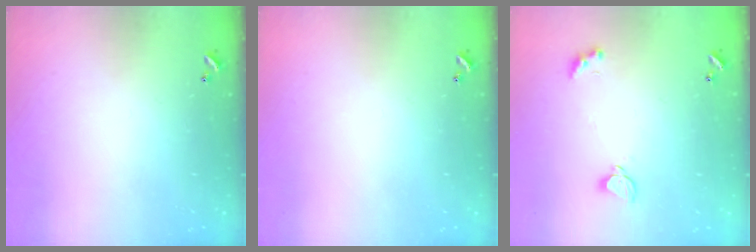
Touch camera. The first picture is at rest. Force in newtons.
{"total": 0.0}
{"total": 1.8, "press": 1.7, "slide": 0.5}